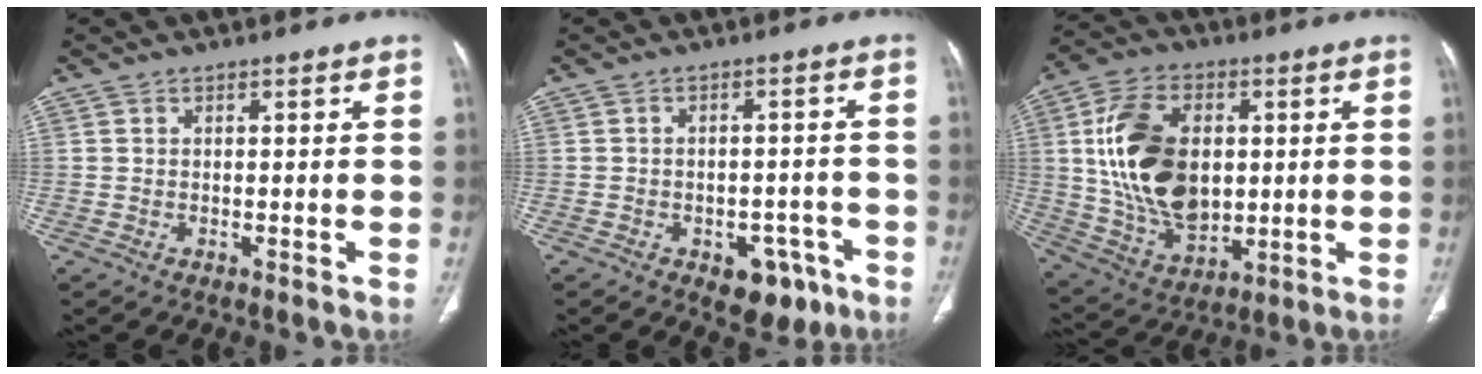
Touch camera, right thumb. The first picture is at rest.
{"total": 8.0, "force": [-4.3, 5.0, 4.6], "torque": [-0.028, 0.027, -0.049]}
{"total": 20.2, "force": [2.3, 13.0, 15.3], "torque": [-0.261, -0.008, 0.055]}